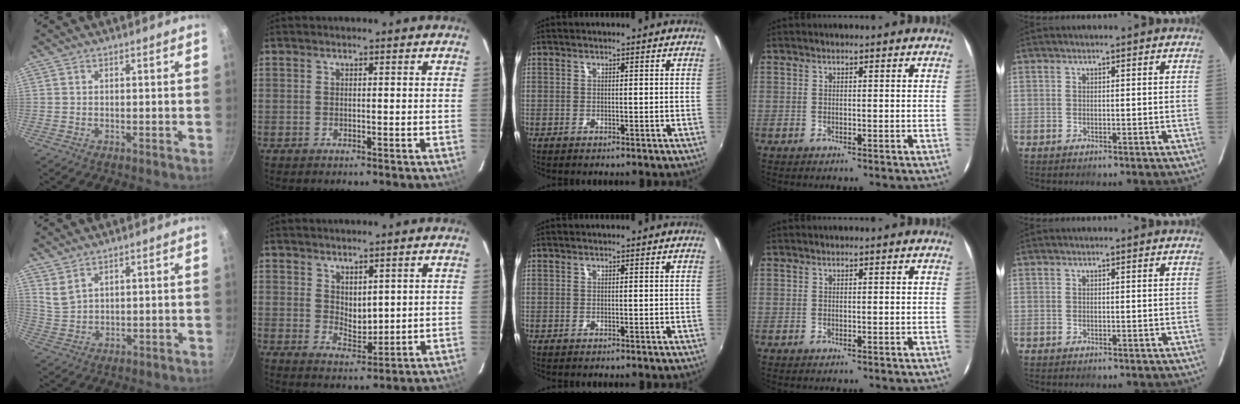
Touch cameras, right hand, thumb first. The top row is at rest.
{"thumb": {"total": 3.2, "force": [2.5, 1.4, 1.5], "torque": [-0.026, -0.014, 0.061]}, "index": {"total": 4.2, "force": [2.6, 2.4, 2.2], "torque": [-0.031, -0.002, 0.052]}}